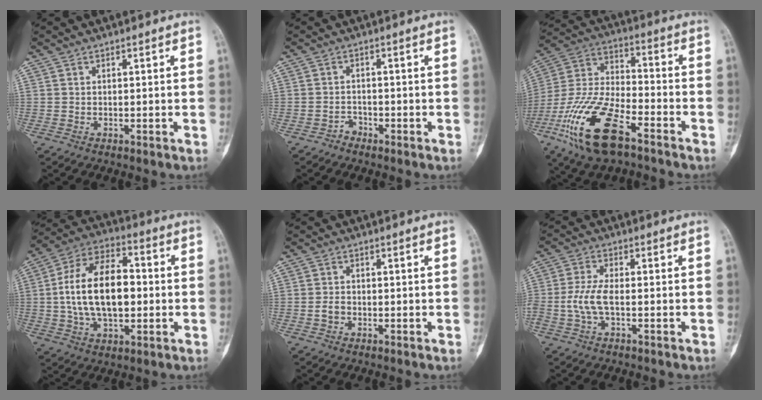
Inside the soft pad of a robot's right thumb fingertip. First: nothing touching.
{"total": 1.7, "force": [-1.3, 1.0, 0.0], "torque": [0.004, 0.006, -0.029]}
{"total": 20.2, "force": [-10.6, 8.3, 15.0], "torque": [-0.317, 0.042, -0.202]}
{"total": 18.4, "force": [-0.1, 10.5, 15.1], "torque": [-0.260, 0.025, -0.003]}
{"total": 1.7, "force": [-0.7, 1.3, 0.9], "torque": [-0.015, 0.008, -0.013]}
{"total": 5.6, "force": [-1.2, 2.2, 5.0], "torque": [-0.127, 0.011, -0.026]}